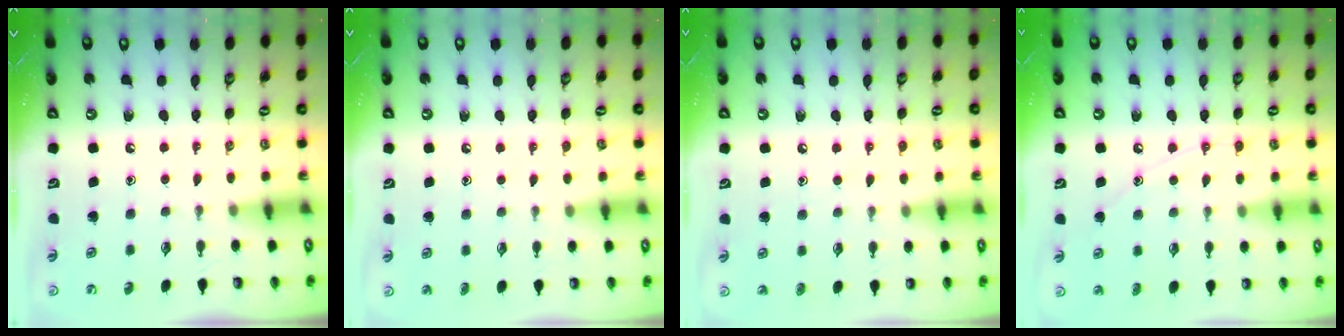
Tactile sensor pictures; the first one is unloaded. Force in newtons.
{"total": 3.8, "press": 3.7, "slide": 0.5}
{"total": 6.9, "press": 6.9, "slide": 0.8}
{"total": 8.3, "press": 8.3, "slide": 0.7}